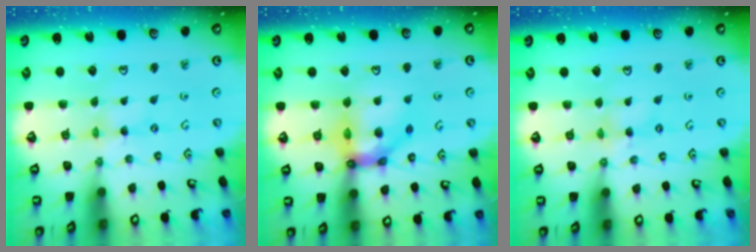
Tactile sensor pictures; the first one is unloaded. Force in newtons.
{"total": 14.4, "press": 14.2, "slide": 2.0}
{"total": 2.0, "press": 2.0, "slide": 0.2}